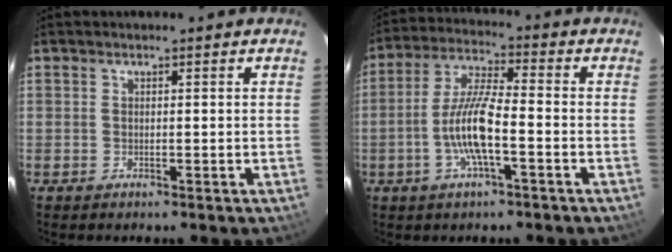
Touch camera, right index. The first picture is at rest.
{"total": 9.9, "force": [-3.2, 1.7, 9.2], "torque": [-0.193, 0.003, -0.063]}